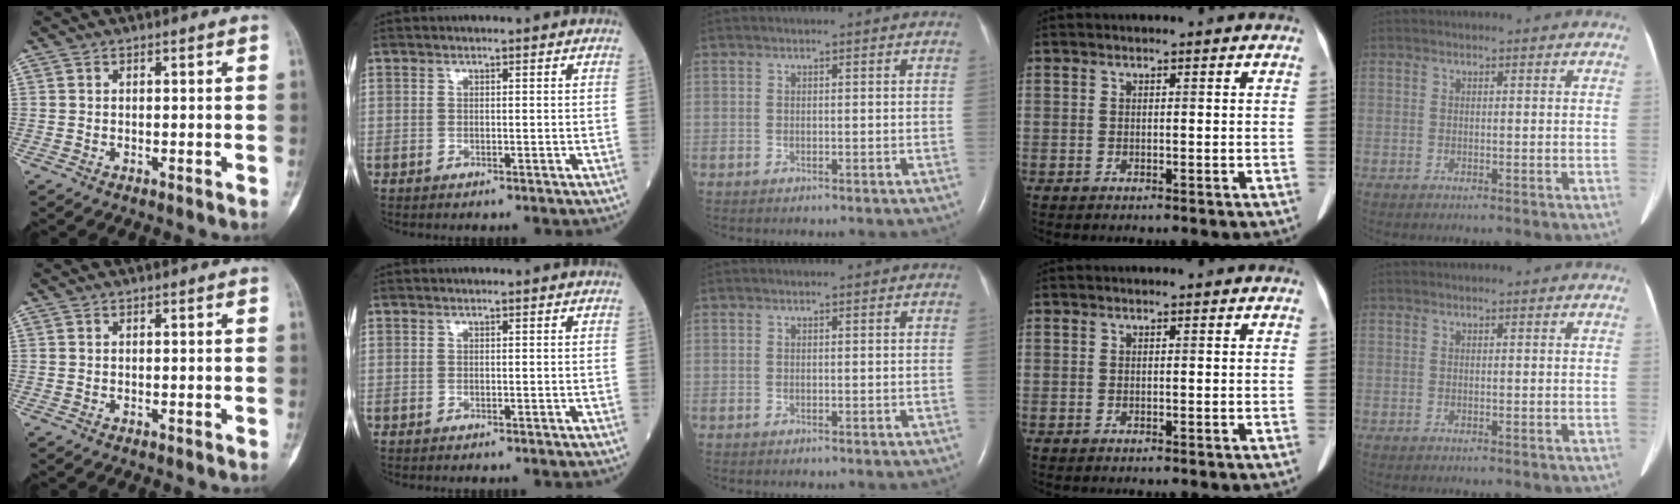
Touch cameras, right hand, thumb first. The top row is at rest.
{}